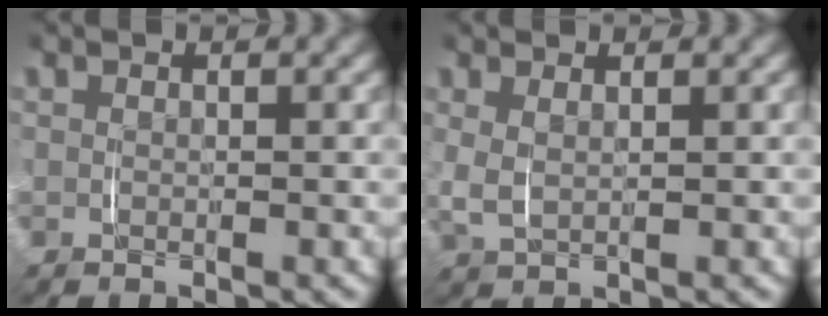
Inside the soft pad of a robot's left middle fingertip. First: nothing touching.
{"total": 2.8, "force": [0.5, 2.0, 1.9], "torque": [-0.062, -0.007, 0.015]}